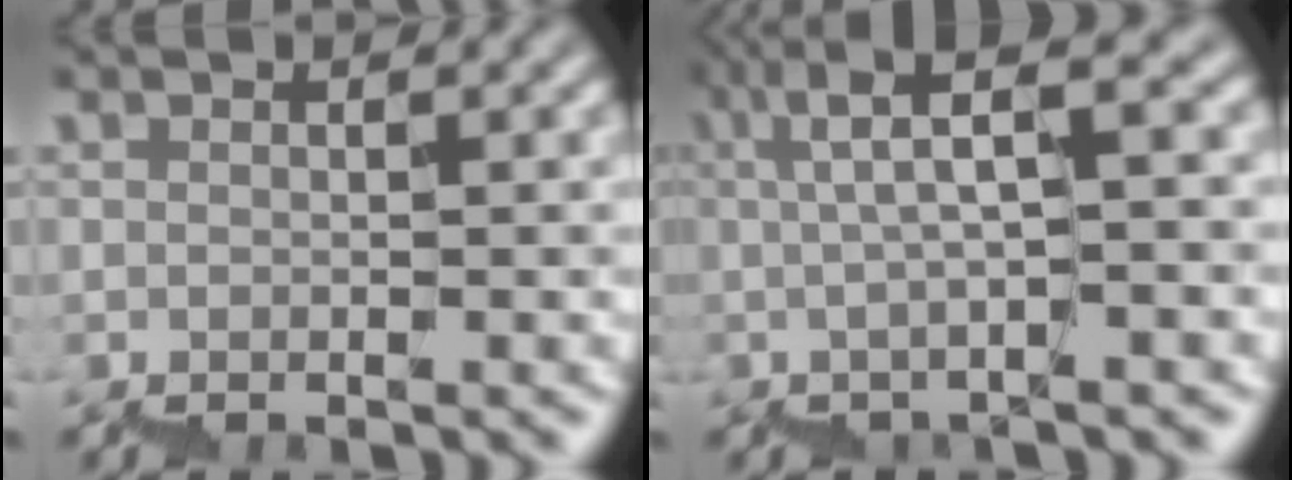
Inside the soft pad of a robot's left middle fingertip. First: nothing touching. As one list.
[{"total": 6.5, "force": [2.2, 1.2, 6.0], "torque": [-0.081, 0.031, 0.031]}]